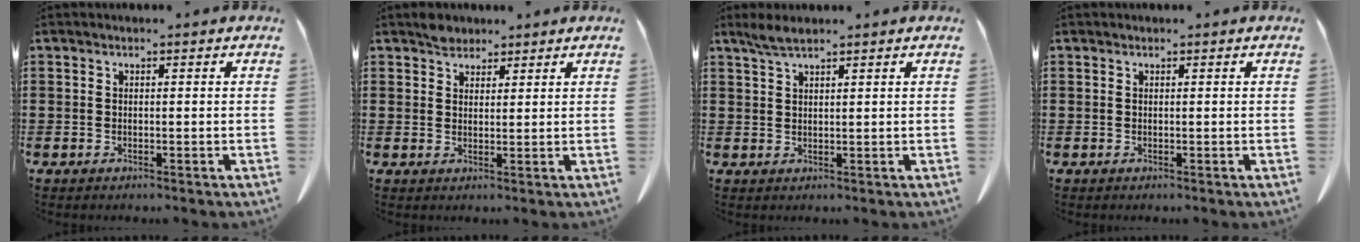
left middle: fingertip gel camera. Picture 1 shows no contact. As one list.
[{"total": 2.6, "force": [2.3, 1.2, 0.3], "torque": [-0.003, 0.000, 0.044]}, {"total": 2.5, "force": [1.9, 0.3, 1.5], "torque": [-0.034, 0.001, 0.036]}, {"total": 0.0}]